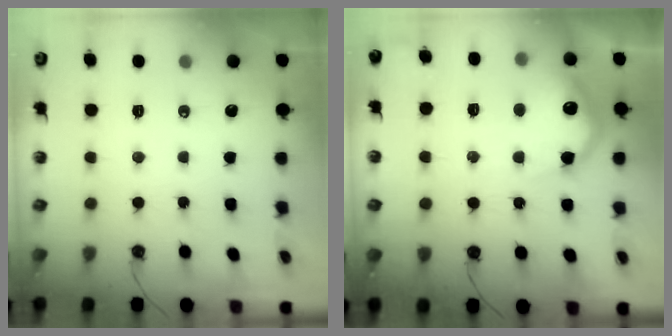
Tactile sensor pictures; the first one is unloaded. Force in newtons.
{"total": 15.8, "press": 15.8, "slide": 0.9}